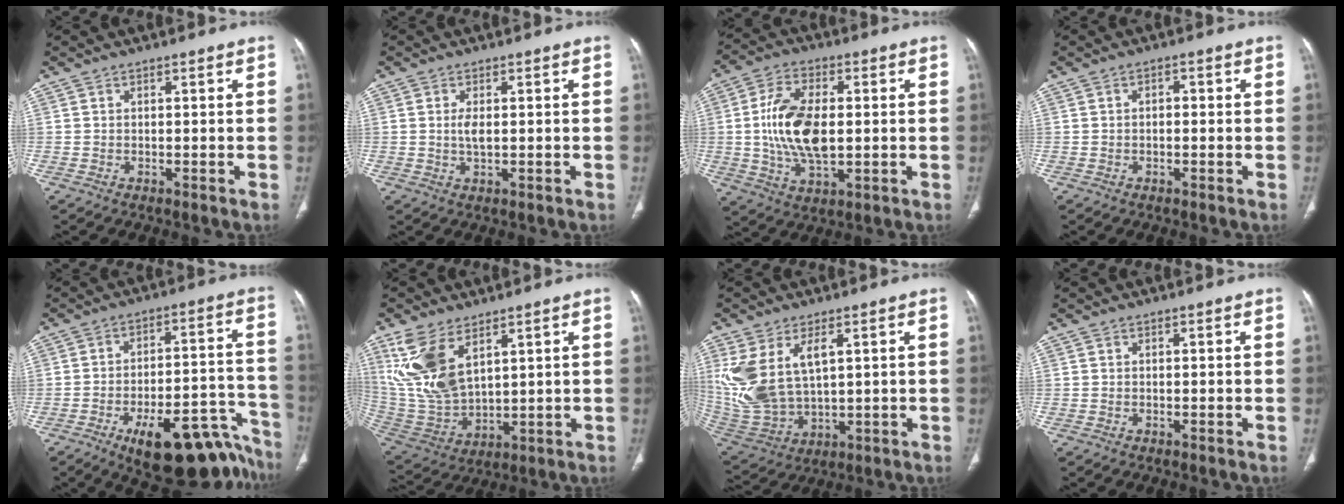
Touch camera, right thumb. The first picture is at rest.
{"total": 2.4, "force": [0.2, 0.9, 2.2], "torque": [-0.046, -0.004, 0.007]}
{"total": 13.8, "force": [0.3, 7.3, 11.7], "torque": [-0.222, 0.001, 0.008]}
{"total": 1.3, "force": [-0.1, 0.8, 1.0], "torque": [-0.013, 0.008, -0.004]}
{"total": 21.4, "force": [-14.7, 7.9, 13.3], "torque": [-0.090, 0.103, -0.206]}
{"total": 14.2, "force": [7.0, 7.2, 10.1], "torque": [-0.208, -0.026, 0.161]}
{"total": 14.6, "force": [4.2, 8.3, 11.2], "torque": [-0.240, -0.014, 0.105]}
{"total": 0.0}